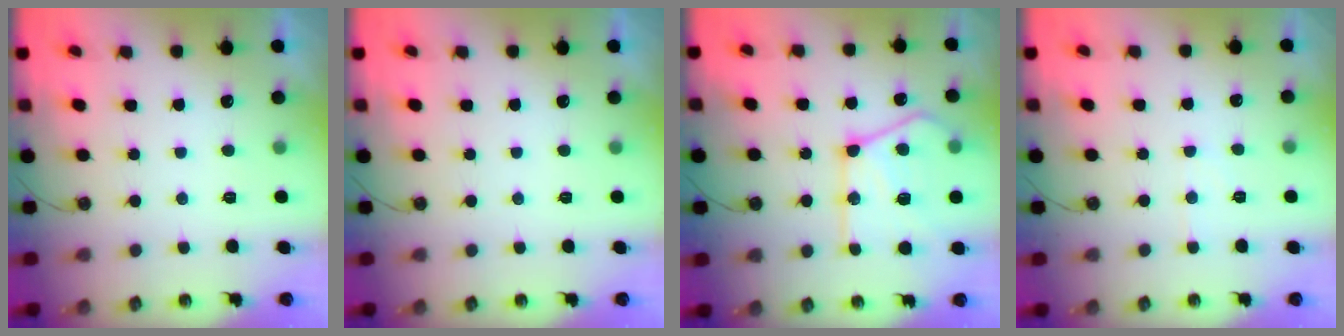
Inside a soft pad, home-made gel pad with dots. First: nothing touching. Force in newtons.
{"total": 0.0}
{"total": 19.9, "press": 19.8, "slide": 2.2}
{"total": 4.1, "press": 4.0, "slide": 0.8}